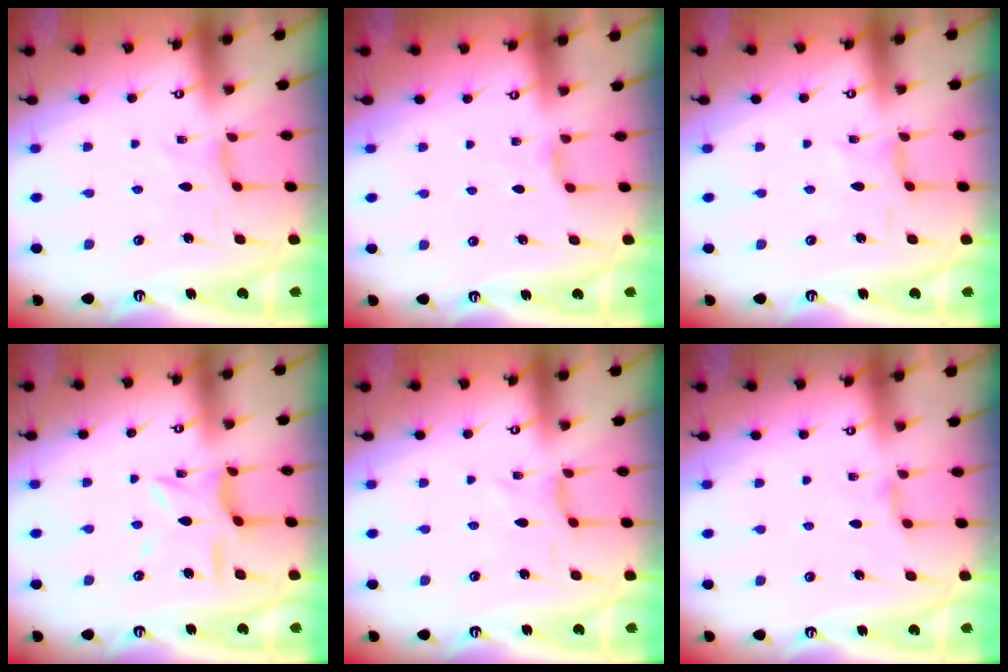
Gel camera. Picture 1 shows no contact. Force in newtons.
{"total": 2.2, "press": 2.2, "slide": 0.4}
{"total": 0.6, "press": 0.5, "slide": 0.2}
{"total": 8.1, "press": 8.1, "slide": 0.6}
{"total": 0.0}
{"total": 2.7, "press": 2.6, "slide": 0.5}